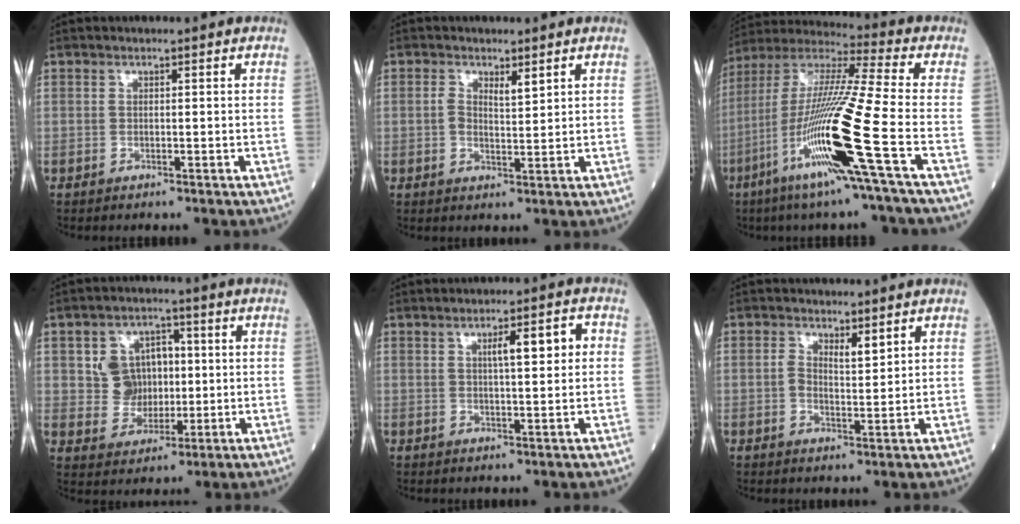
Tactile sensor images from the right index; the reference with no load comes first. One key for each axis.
{"total": 2.9, "fx": 1.4, "fy": 1.0, "fz": 2.3, "tx": -0.042, "ty": 0.003, "tz": 0.027}
{"total": 19.3, "fx": -6.9, "fy": -1.5, "fz": 17.9, "tx": -0.374, "ty": -0.029, "tz": -0.143}
{"total": 7.3, "fx": 1.2, "fy": 6.4, "fz": 3.3, "tx": -0.061, "ty": 0.017, "tz": 0.029}
{"total": 5.1, "fx": 1.1, "fy": 0.9, "fz": 4.9, "tx": -0.077, "ty": 0.013, "tz": 0.018}
{"total": 3.0, "fx": 1.4, "fy": 1.1, "fz": 2.4, "tx": -0.042, "ty": 0.003, "tz": 0.027}